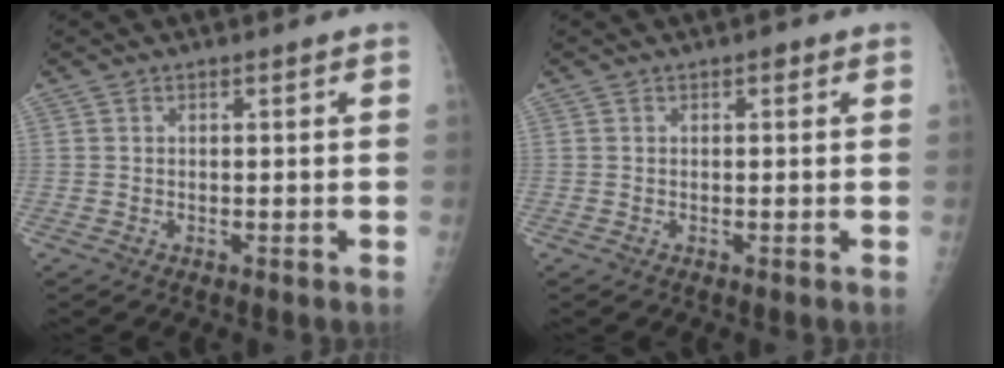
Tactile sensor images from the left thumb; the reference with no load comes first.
{"total": 0.9, "force": [0.4, 0.5, 0.6], "torque": [-0.002, 0.001, 0.001]}